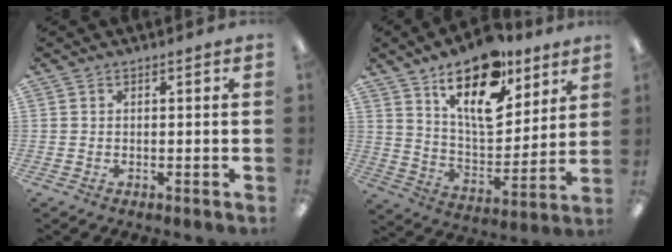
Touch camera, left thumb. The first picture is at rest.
{"total": 19.6, "force": [12.4, 9.3, 12.0], "torque": [-0.185, -0.066, 0.213]}